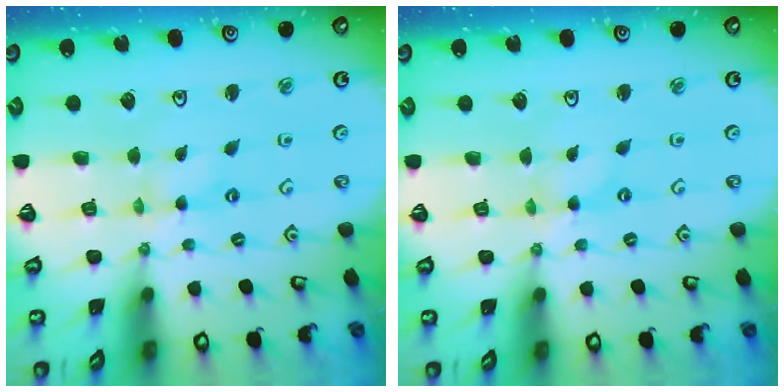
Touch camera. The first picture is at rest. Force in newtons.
{"total": 0.0}